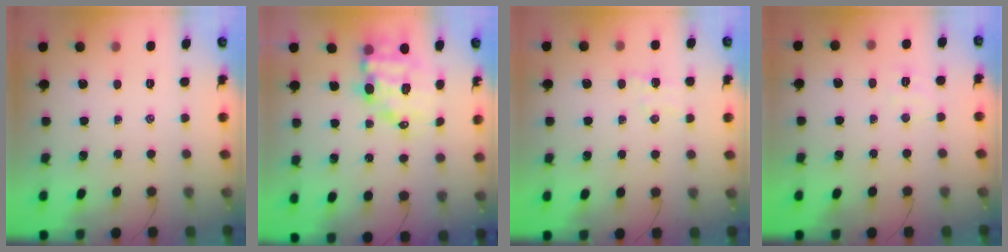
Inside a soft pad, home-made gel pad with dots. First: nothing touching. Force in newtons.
{"total": 9.7, "press": 9.2, "slide": 2.9}
{"total": 4.2, "press": 4.1, "slide": 1.0}
{"total": 4.1, "press": 4.0, "slide": 1.0}